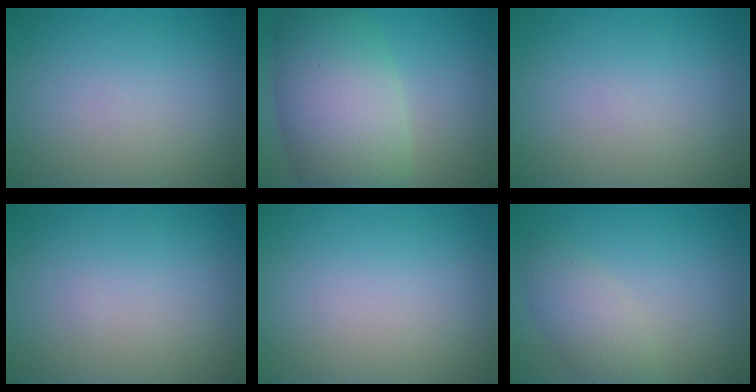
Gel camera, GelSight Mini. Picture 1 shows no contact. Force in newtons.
{"total": 10.0, "press": 10.0, "slide": 0.4}
{"total": 0.0}
{"total": 0.0}
{"total": 0.0}
{"total": 2.9, "press": 2.9, "slide": 0.2}